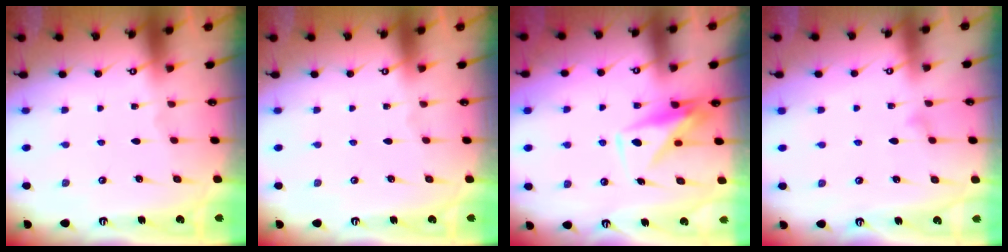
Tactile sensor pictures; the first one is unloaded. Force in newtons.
{"total": 0.0}
{"total": 8.6, "press": 8.6, "slide": 0.9}
{"total": 4.7, "press": 4.7, "slide": 0.3}